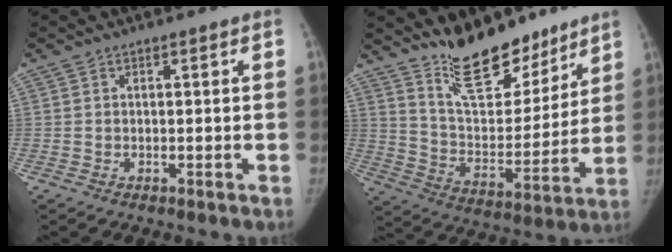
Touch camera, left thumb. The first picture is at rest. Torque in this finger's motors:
{"motor_torque": [0.94, 0.80, -0.10, -0.32, 0.05]}